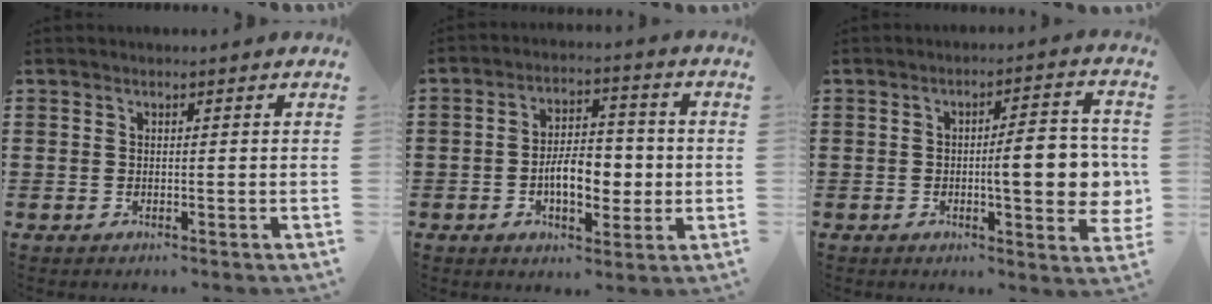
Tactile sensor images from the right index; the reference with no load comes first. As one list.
[{"total": 7.7, "force": [-1.3, 4.3, 6.3], "torque": [-0.090, 0.006, -0.029]}, {"total": 9.2, "force": [-0.6, 2.4, 8.9], "torque": [-0.119, -0.007, -0.015]}]